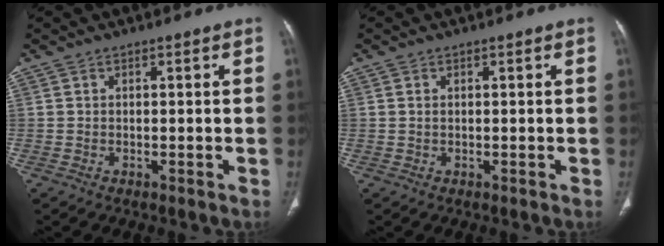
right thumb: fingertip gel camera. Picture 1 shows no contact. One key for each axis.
{"total": 0.6, "fx": 0.1, "fy": 0.4, "fz": 0.4, "tx": -0.011, "ty": 0.002, "tz": 0.004}